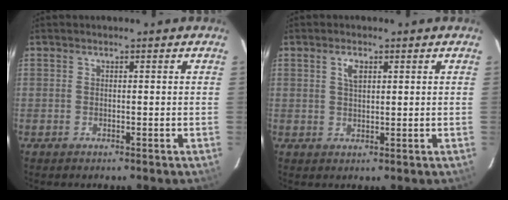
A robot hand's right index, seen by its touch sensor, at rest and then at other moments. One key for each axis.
{"total": 2.6, "fx": 1.1, "fy": 1.3, "fz": 2.0, "tx": -0.037, "ty": 0.005, "tz": 0.021}